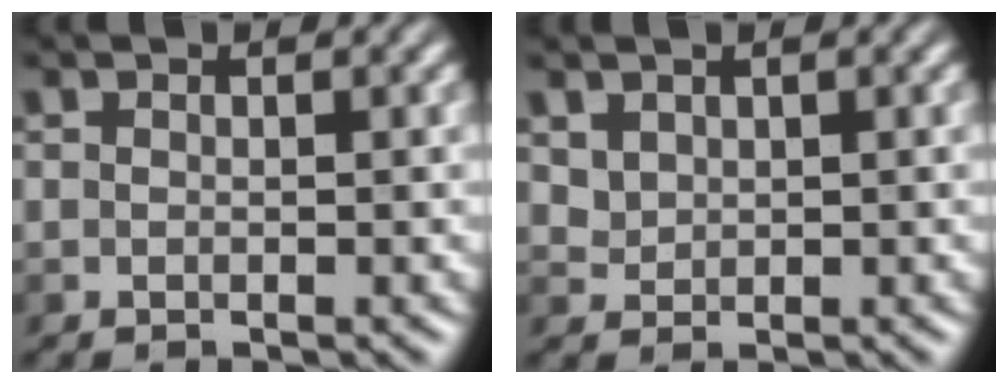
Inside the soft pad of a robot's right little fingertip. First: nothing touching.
{"total": 1.9, "force": [1.2, 1.3, 0.7], "torque": [-0.024, 0.000, 0.040]}